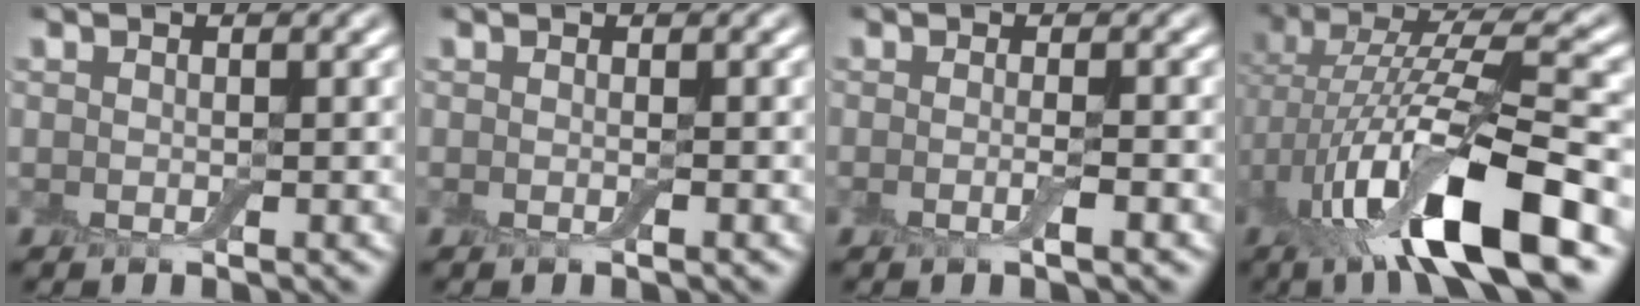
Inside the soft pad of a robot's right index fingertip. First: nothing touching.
{"total": 0.7, "force": [-0.1, 0.0, 0.7], "torque": [-0.015, -0.005, -0.004]}
{"total": 1.7, "force": [-0.4, 0.2, 1.7], "torque": [-0.032, -0.008, -0.013]}
{"total": 11.7, "force": [-3.2, 3.4, 10.7], "torque": [-0.198, 0.012, -0.065]}